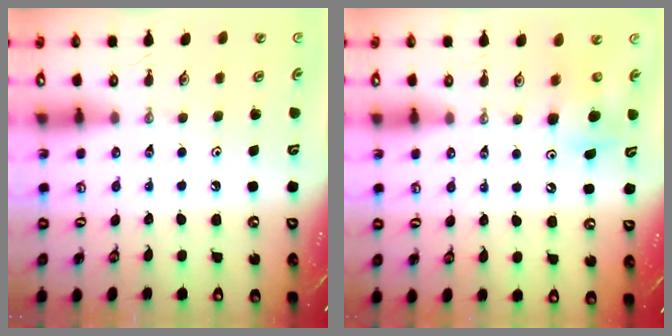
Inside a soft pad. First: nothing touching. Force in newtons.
{"total": 6.8, "press": 6.7, "slide": 0.9}